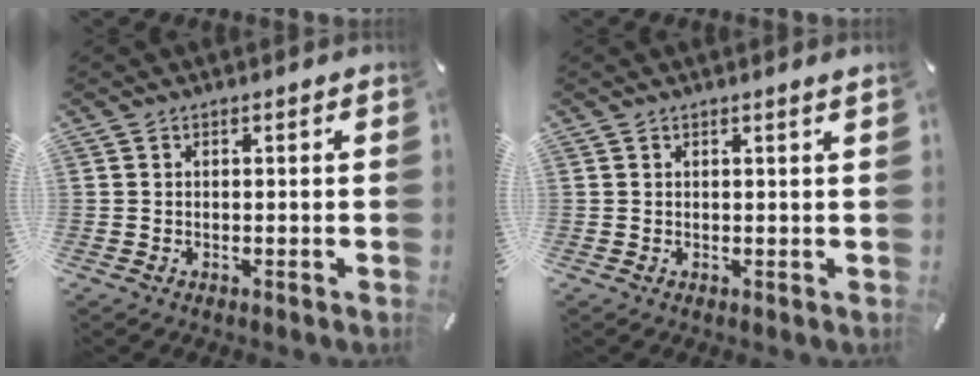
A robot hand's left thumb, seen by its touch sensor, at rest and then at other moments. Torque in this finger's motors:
{"motor_torque": [0.13, -0.04, -0.06, -0.33, 0.01]}